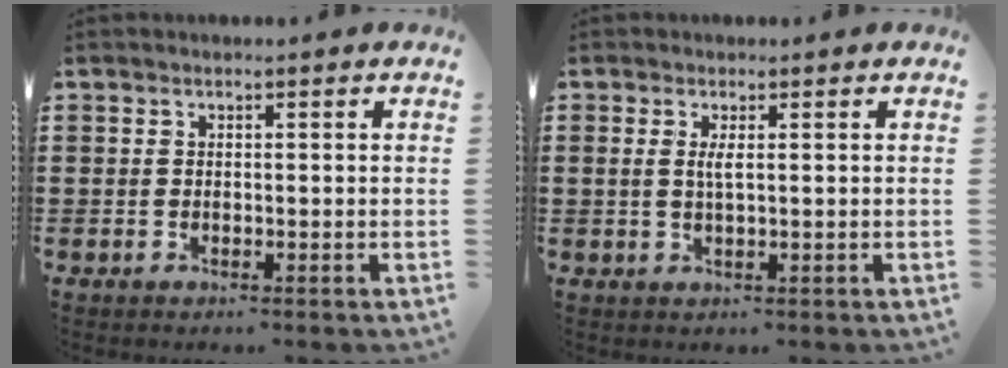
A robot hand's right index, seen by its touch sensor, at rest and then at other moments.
{"total": 1.8, "force": [0.4, 0.2, 1.8], "torque": [-0.037, 0.000, 0.005]}